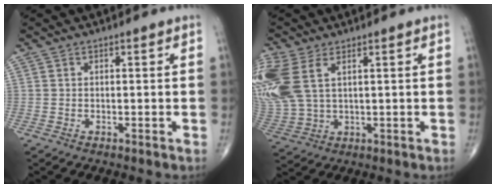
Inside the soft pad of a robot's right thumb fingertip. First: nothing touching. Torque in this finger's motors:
{"motor_torque": [0.48, 0.75, 1.87, 0.90, 0.30]}